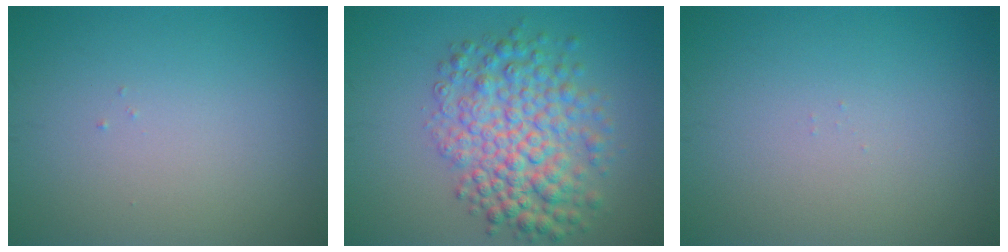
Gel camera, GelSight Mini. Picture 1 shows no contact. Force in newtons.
{"total": 6.8, "press": 6.8, "slide": 0.2}
{"total": 0.0}